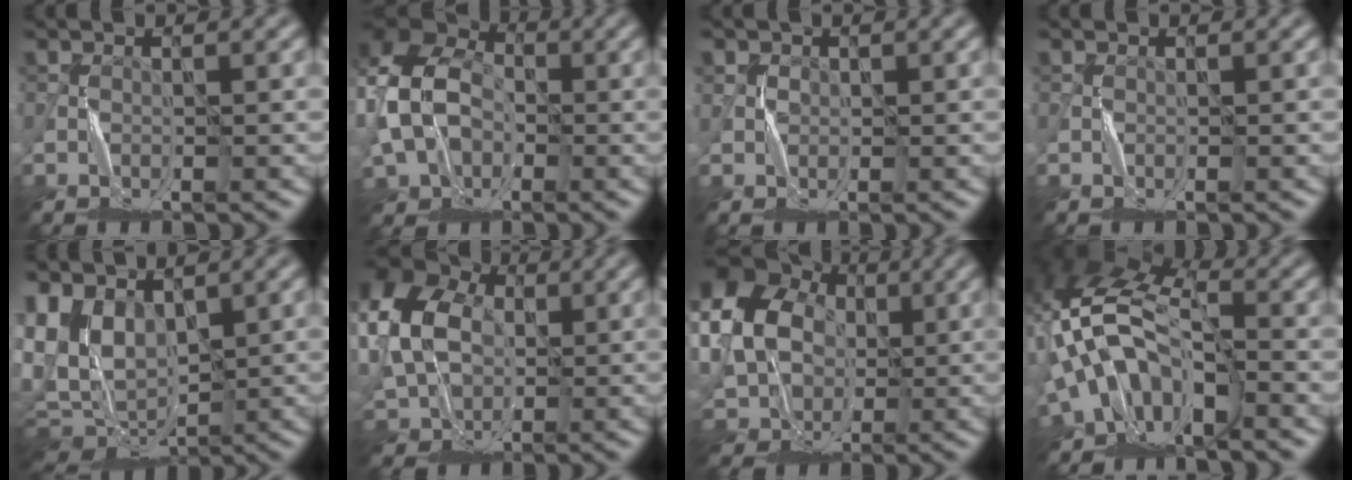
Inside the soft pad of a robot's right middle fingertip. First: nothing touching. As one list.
[{"total": 11.5, "force": [-0.3, 8.7, 7.5], "torque": [-0.169, 0.000, -0.014]}, {"total": 0.9, "force": [0.3, 0.9, 0.0], "torque": [0.007, 0.002, 0.005]}, {"total": 0.0}, {"total": 6.3, "force": [1.5, 4.4, 4.1], "torque": [-0.102, -0.021, 0.034]}, {"total": 11.0, "force": [2.0, 8.0, 7.3], "torque": [-0.174, 0.009, 0.036]}, {"total": 13.2, "force": [2.6, 11.0, 6.9], "torque": [-0.170, 0.016, 0.035]}, {"total": 10.2, "force": [-2.5, 5.9, 7.9], "torque": [-0.136, 0.007, -0.056]}]